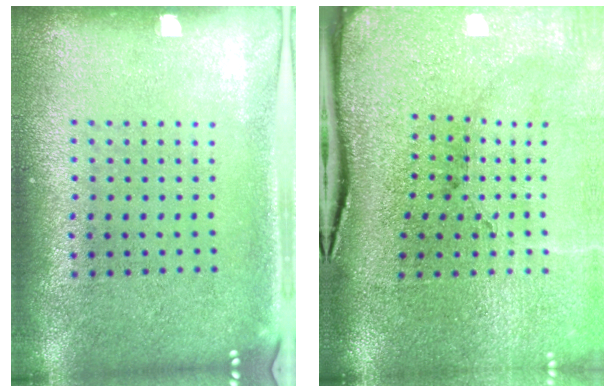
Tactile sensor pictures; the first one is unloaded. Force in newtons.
{"total": 4.8, "press": 3.9, "slide": 2.9}